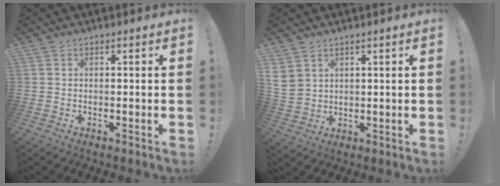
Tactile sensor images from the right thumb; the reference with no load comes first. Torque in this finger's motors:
{"motor_torque": [0.07, 0.77, 0.53, 0.01, 0.14]}